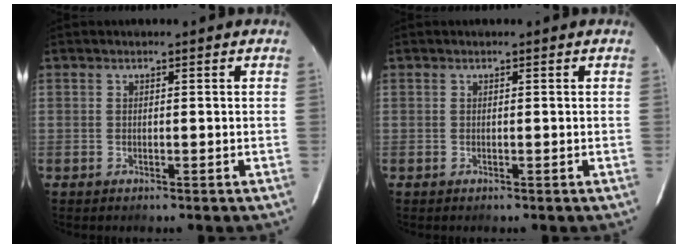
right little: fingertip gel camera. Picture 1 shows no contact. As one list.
[{"total": 0.0}]